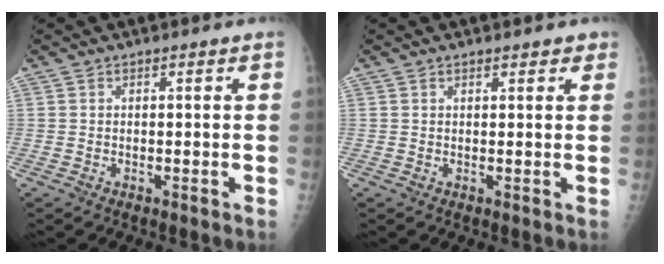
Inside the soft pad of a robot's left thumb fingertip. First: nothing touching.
{"total": 1.9, "force": [1.5, 0.9, 0.9], "torque": [0.003, -0.003, 0.013]}